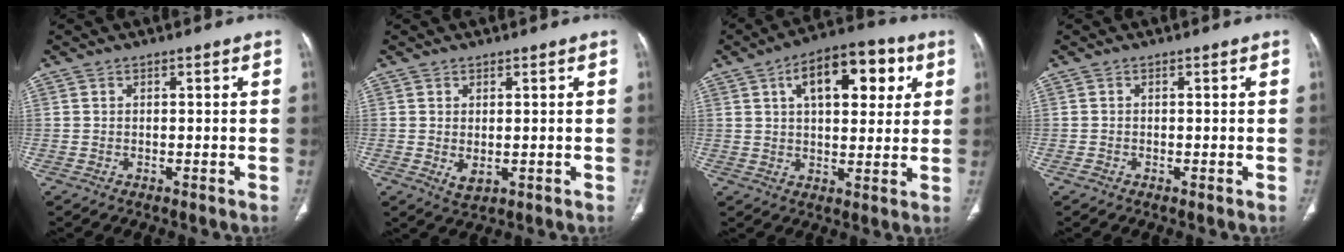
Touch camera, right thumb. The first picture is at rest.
{"total": 2.7, "force": [-0.2, 1.5, 2.3], "torque": [-0.037, -0.007, 0.007]}
{"total": 15.2, "force": [5.5, 7.6, 11.9], "torque": [-0.140, 0.007, 0.080]}
{"total": 0.7, "force": [-0.3, 0.4, 0.4], "torque": [-0.006, -0.001, -0.007]}